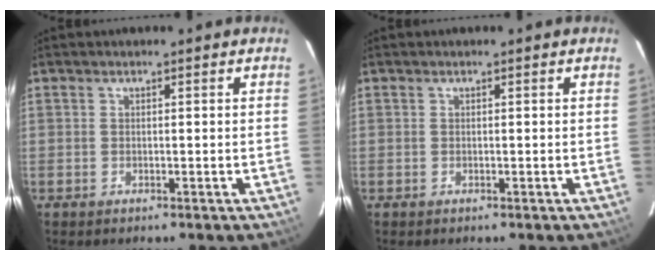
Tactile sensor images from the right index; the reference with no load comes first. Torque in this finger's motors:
{"motor_torque": [0.00, 0.00, 0.01, 0.00]}